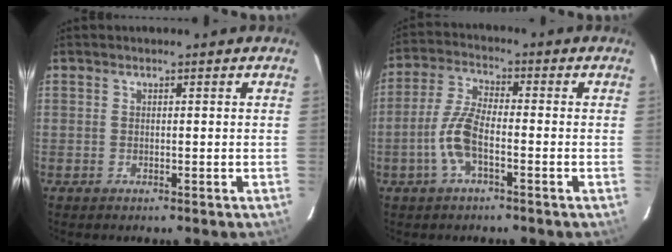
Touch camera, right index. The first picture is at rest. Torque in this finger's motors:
{"motor_torque": [0.90, -0.24, 0.24, 0.08]}